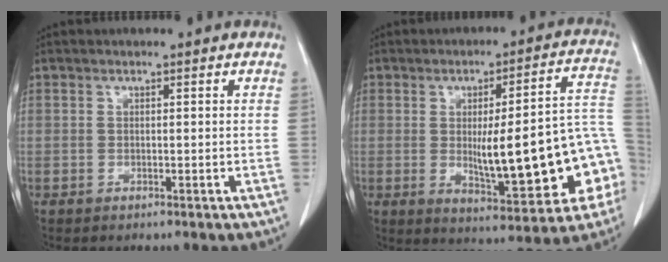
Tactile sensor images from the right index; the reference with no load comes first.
{"total": 19.6, "force": [-3.0, 4.0, 19.0], "torque": [-0.191, 0.031, -0.018]}